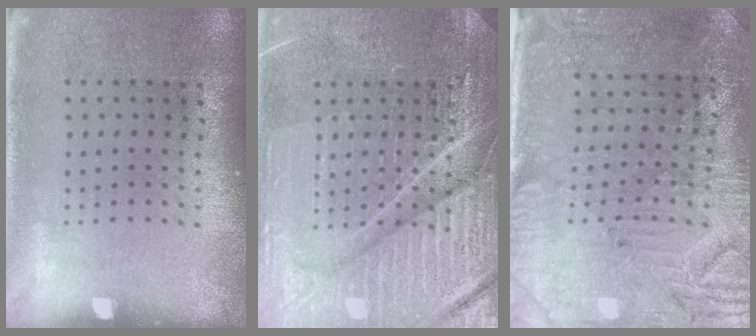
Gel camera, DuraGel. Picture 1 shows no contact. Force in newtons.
{"total": 4.8, "press": 4.8, "slide": 0.5}
{"total": 3.1, "press": 2.8, "slide": 1.4}